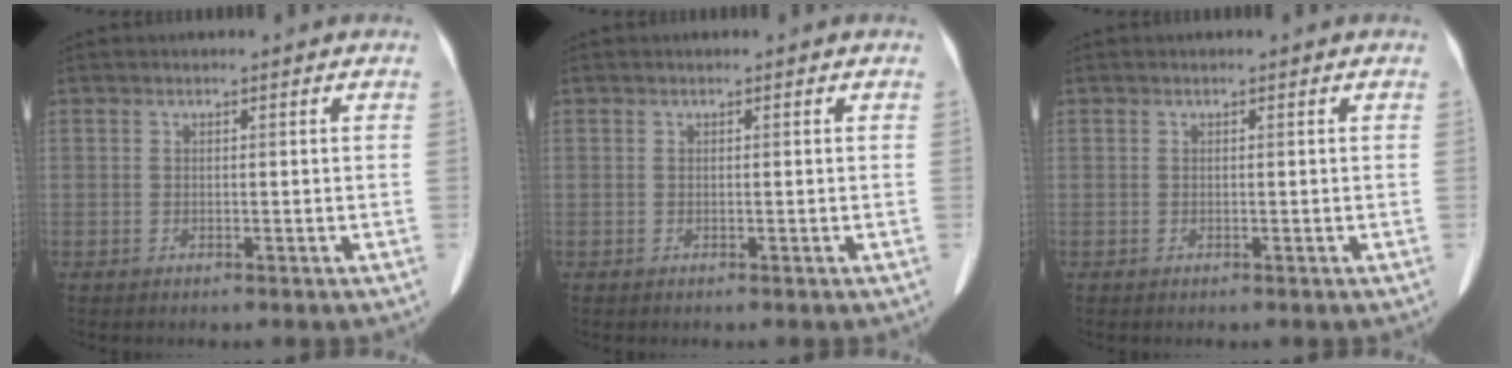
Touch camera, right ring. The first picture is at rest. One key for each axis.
{"total": 0.0}
{"total": 0.0}